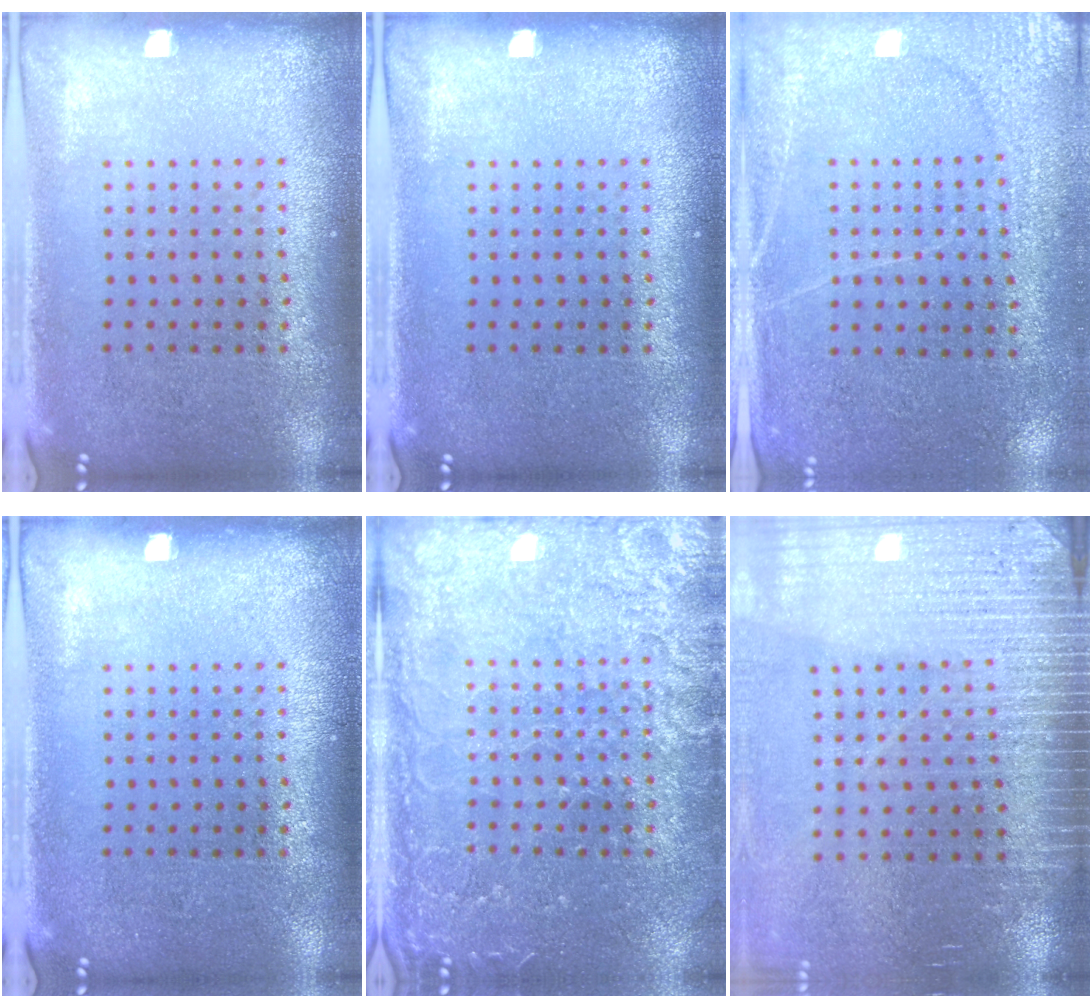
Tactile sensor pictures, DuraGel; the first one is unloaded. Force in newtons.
{"total": 0.0}
{"total": 2.8, "press": 2.7, "slide": 0.8}
{"total": 0.0}
{"total": 3.7, "press": 3.7, "slide": 0.5}
{"total": 3.6, "press": 3.4, "slide": 1.2}